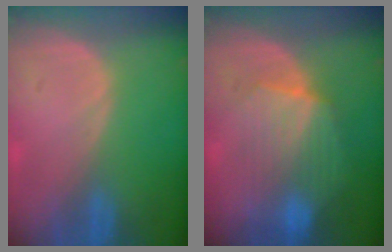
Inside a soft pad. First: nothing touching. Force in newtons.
{"total": 7.7, "press": 7.6, "slide": 0.7}